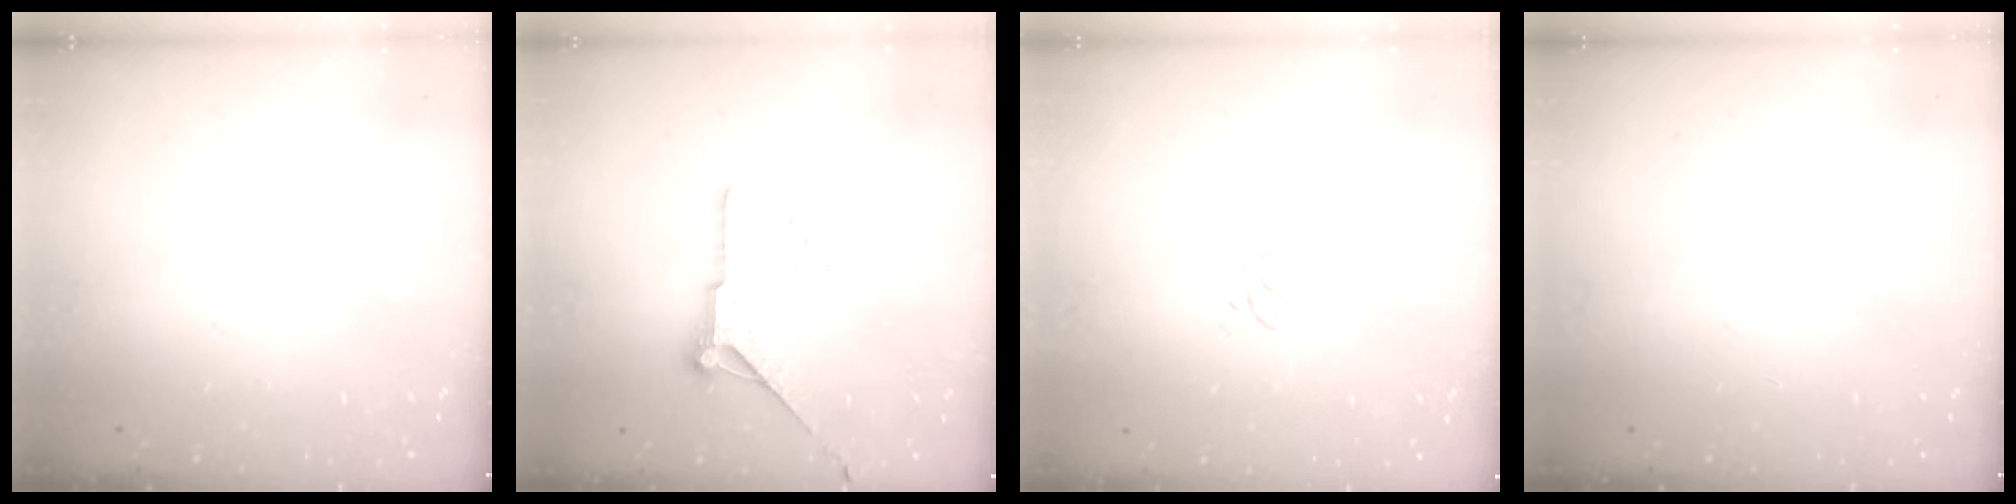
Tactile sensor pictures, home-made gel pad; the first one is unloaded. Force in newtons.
{"total": 12.6, "press": 12.6, "slide": 0.4}
{"total": 2.3, "press": 2.3, "slide": 0.3}
{"total": 0.0}